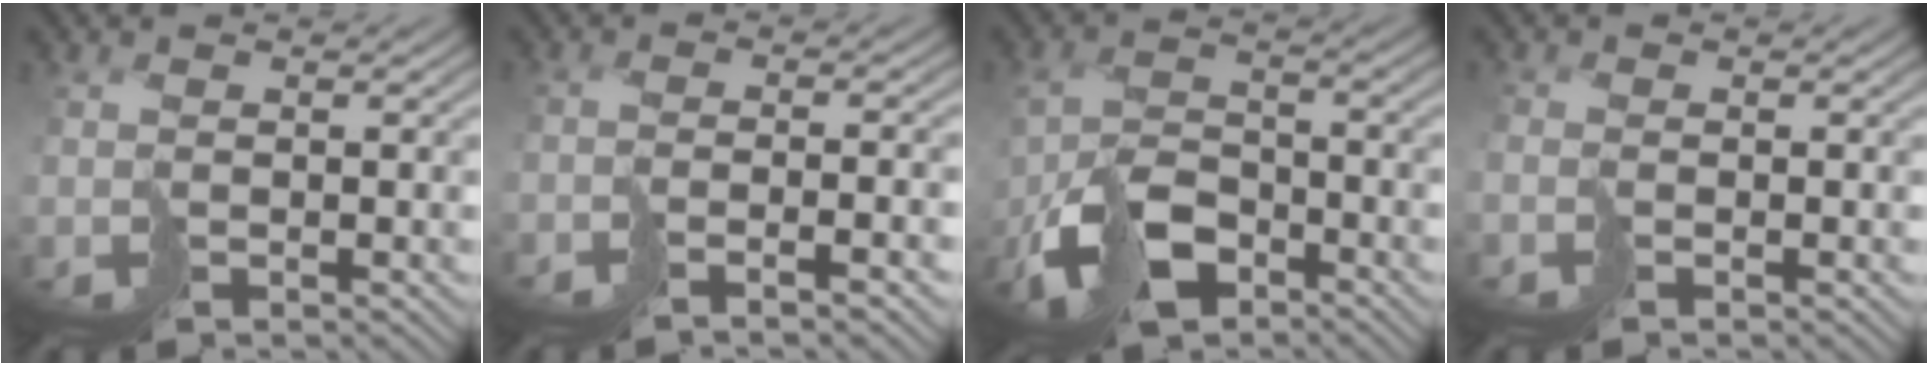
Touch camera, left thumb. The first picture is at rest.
{"total": 3.3, "force": [-2.5, -0.4, 2.1], "torque": [-0.024, 0.000, -0.047]}
{"total": 8.0, "force": [-4.7, 4.4, 4.7], "torque": [-0.103, -0.014, -0.091]}
{"total": 1.1, "force": [-1.0, 0.4, 0.0], "torque": [0.005, 0.002, -0.028]}